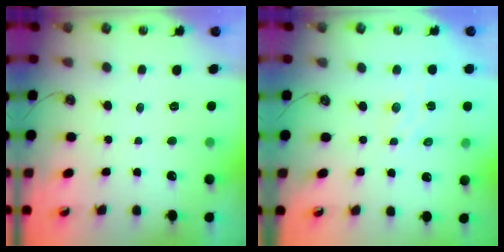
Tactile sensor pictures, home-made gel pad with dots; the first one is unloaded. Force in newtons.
{"total": 2.8, "press": 2.7, "slide": 0.4}